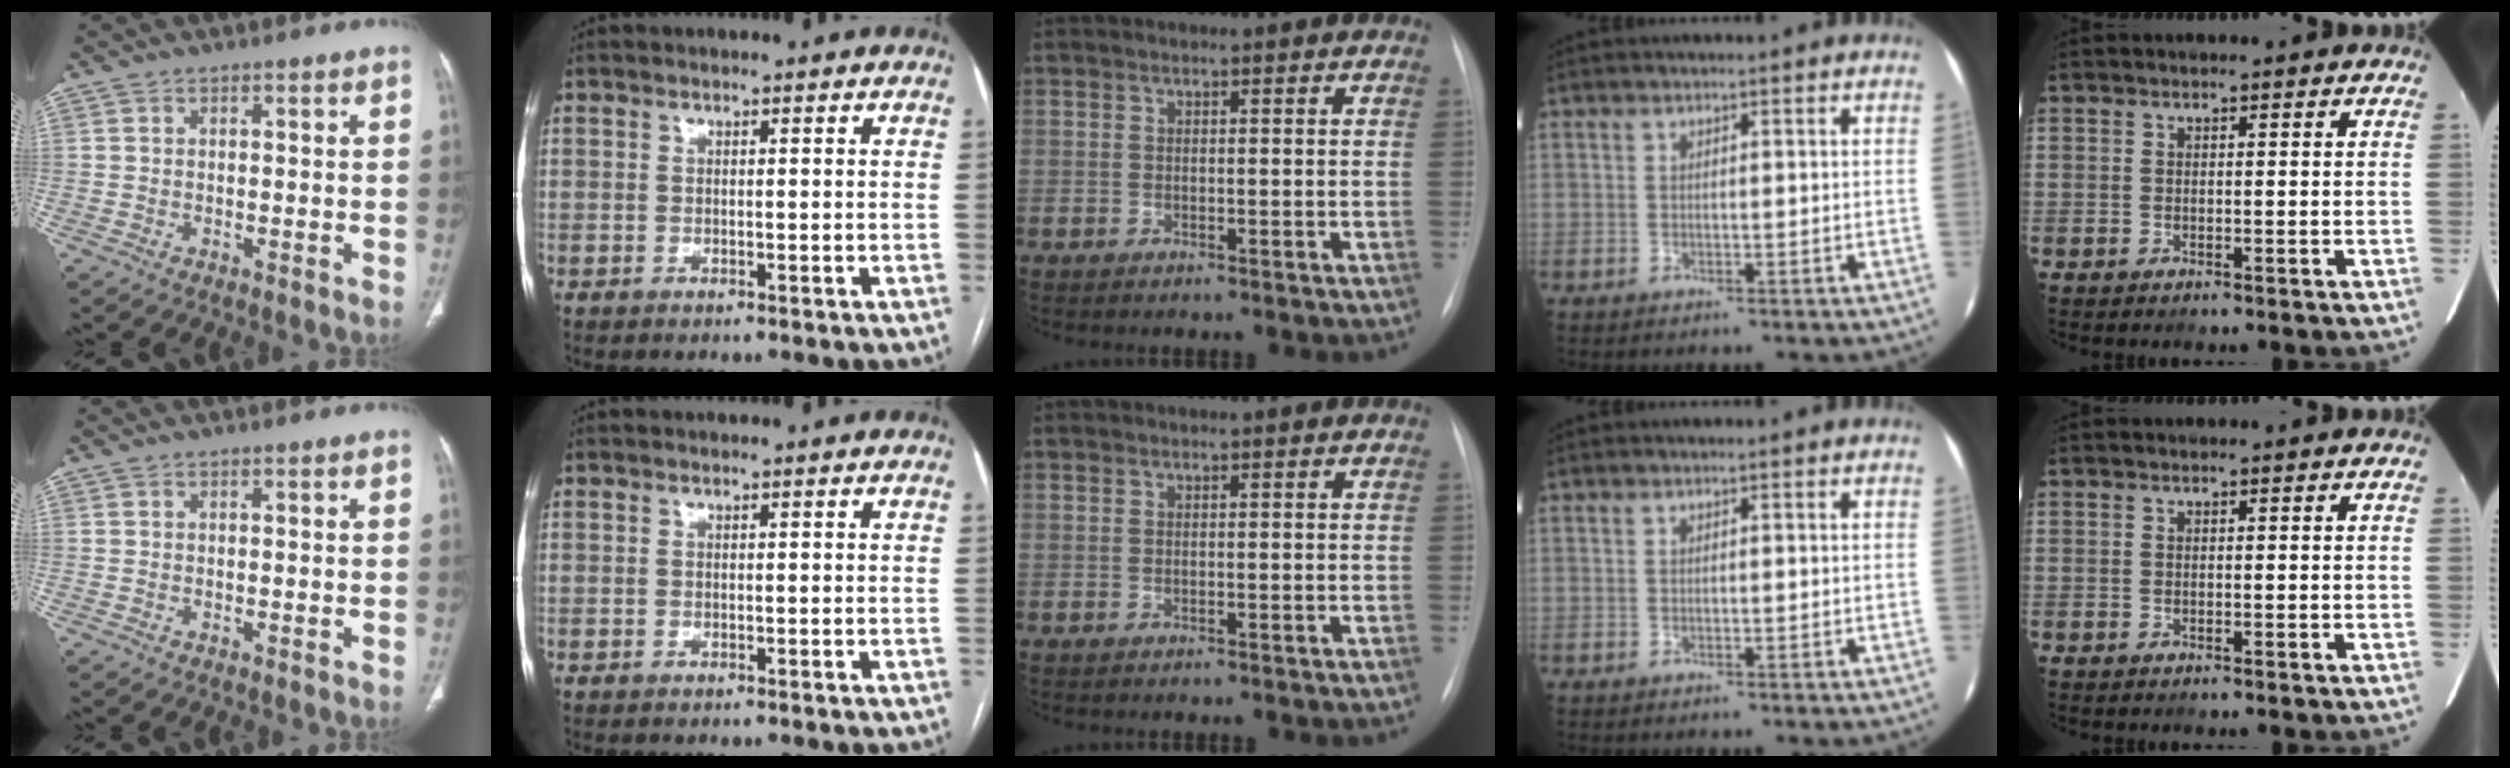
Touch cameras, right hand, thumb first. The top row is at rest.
{}